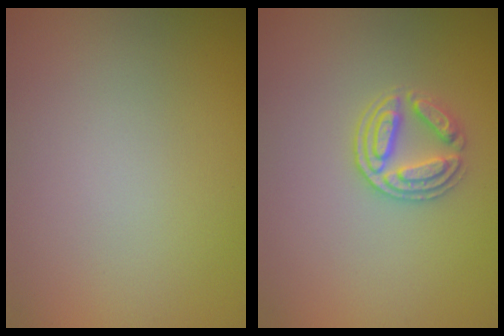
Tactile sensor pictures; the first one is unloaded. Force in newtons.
{"total": 2.9, "press": 2.7, "slide": 1.0}